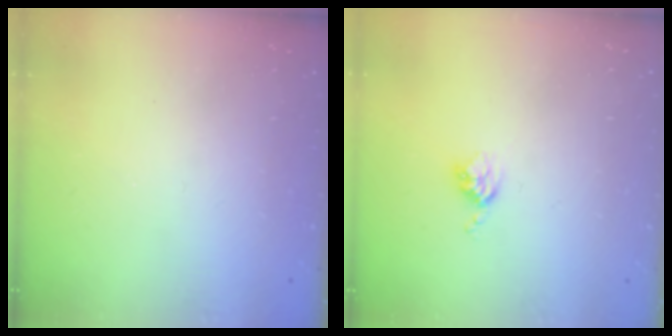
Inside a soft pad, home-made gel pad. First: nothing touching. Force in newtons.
{"total": 3.6, "press": 3.6, "slide": 0.6}